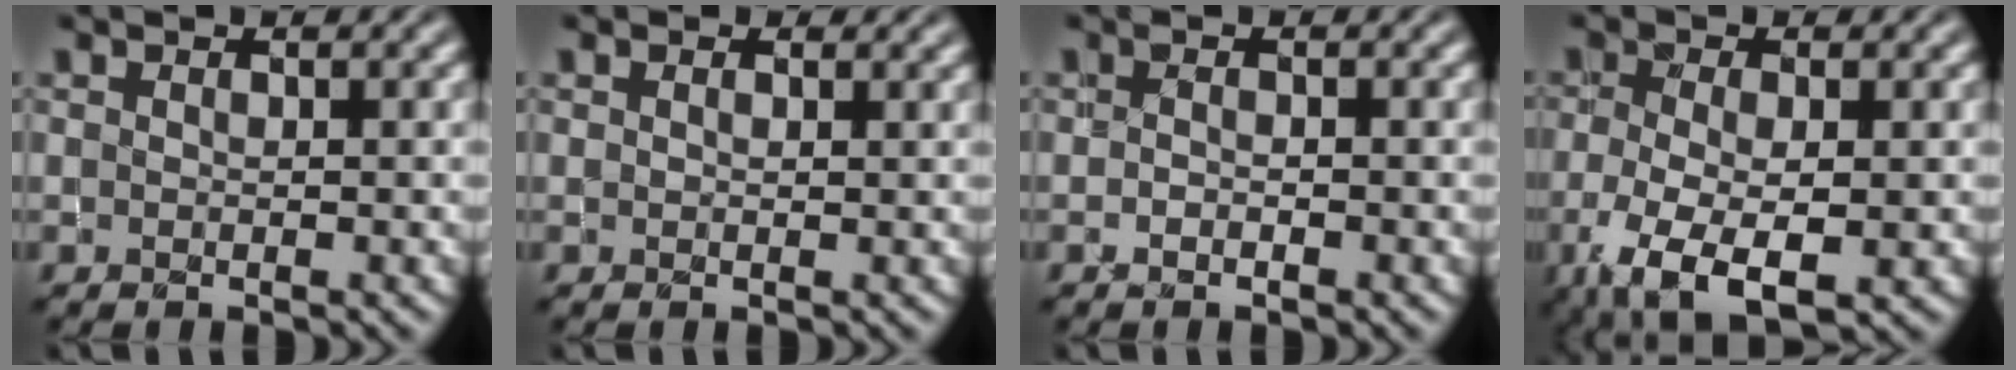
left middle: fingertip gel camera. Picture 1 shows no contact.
{"total": 1.0, "force": [0.7, 0.7, 0.4], "torque": [-0.007, 0.001, 0.010]}
{"total": 0.7, "force": [-0.4, 0.4, 0.5], "torque": [-0.009, 0.001, -0.007]}
{"total": 6.4, "force": [-2.6, 2.9, 5.0], "torque": [-0.118, -0.017, -0.044]}